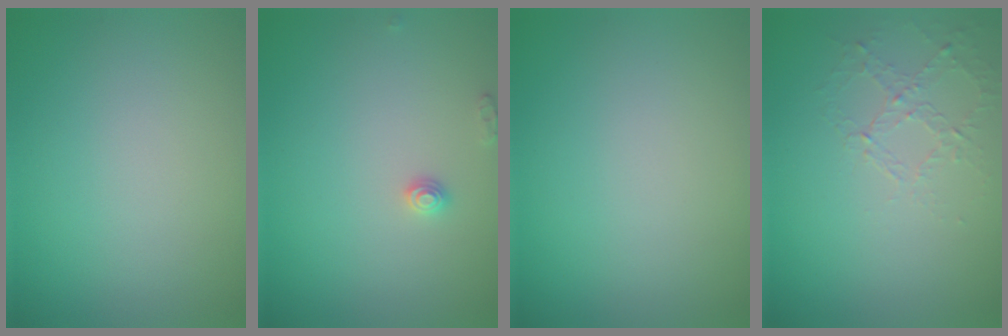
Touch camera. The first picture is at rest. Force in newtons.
{"total": 1.0, "press": 1.0, "slide": 0.1}
{"total": 0.0}
{"total": 1.1, "press": 0.5, "slide": 1.0}